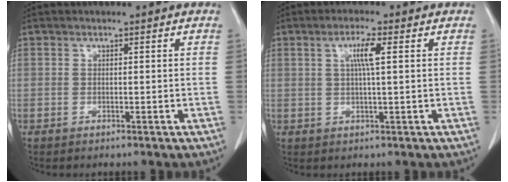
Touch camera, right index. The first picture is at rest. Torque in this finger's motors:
{"motor_torque": [0.07, 0.04, 0.07, 0.06]}